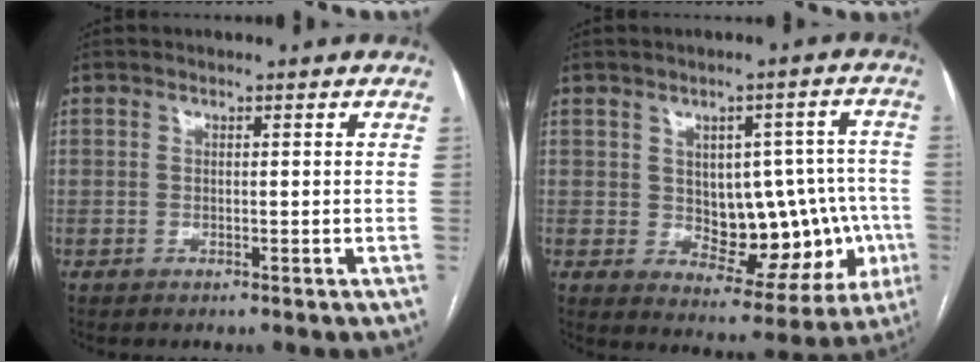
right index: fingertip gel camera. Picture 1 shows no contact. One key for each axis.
{"total": 13.6, "fx": -1.1, "fy": 7.8, "fz": 11.0, "tx": -0.121, "ty": 0.034, "tz": 0.012}